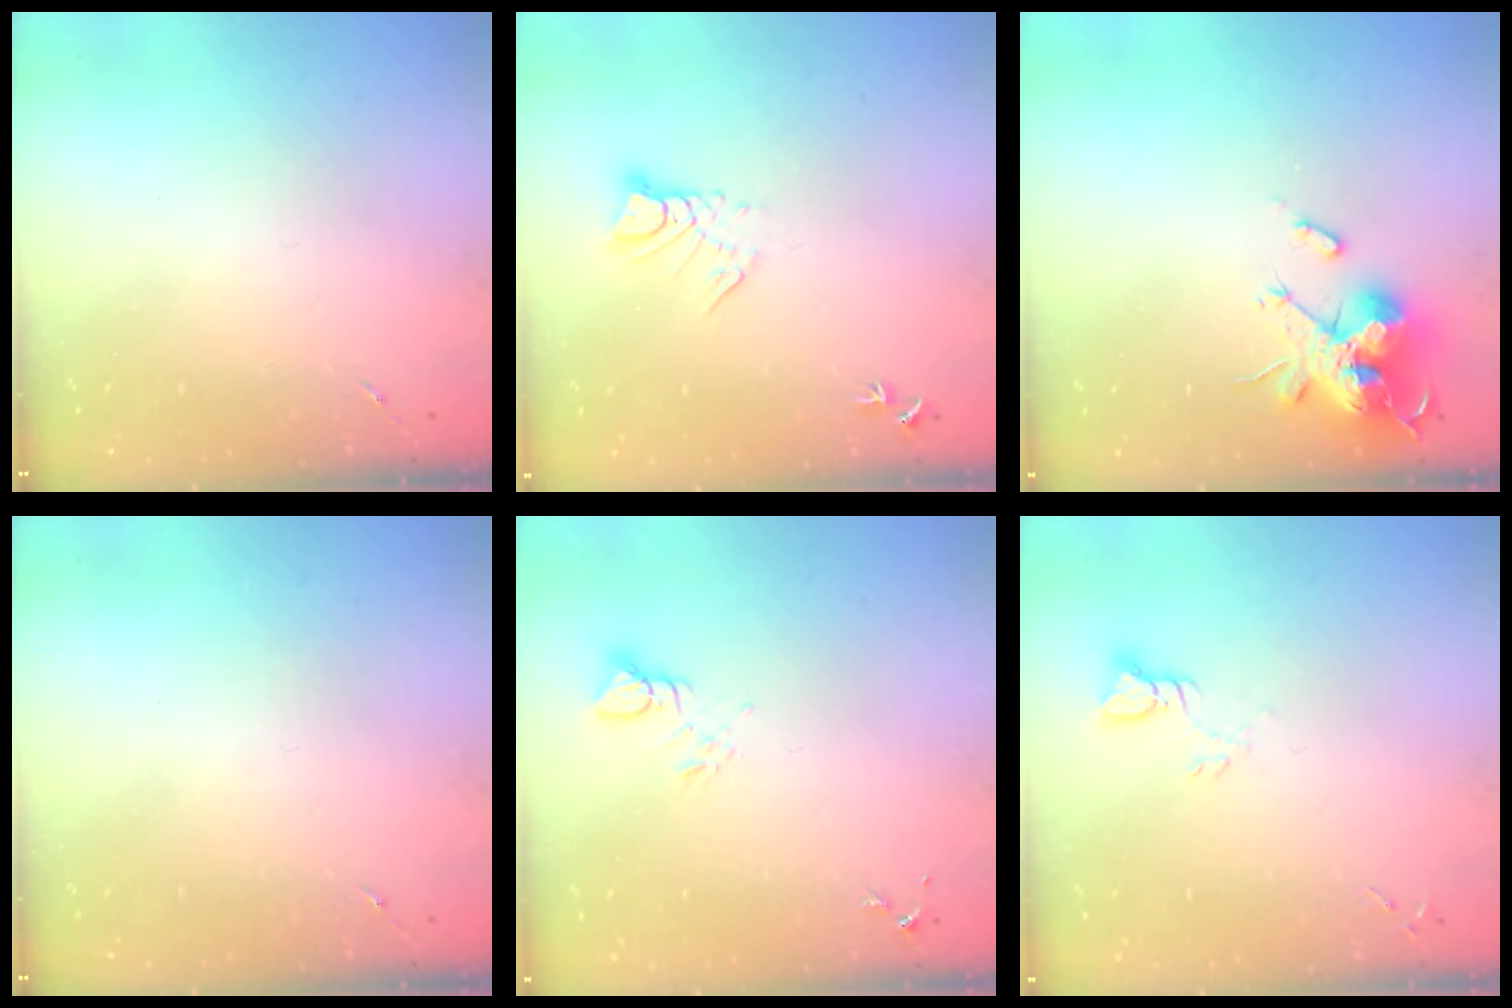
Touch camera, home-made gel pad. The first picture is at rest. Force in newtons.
{"total": 6.6, "press": 6.6, "slide": 0.7}
{"total": 18.5, "press": 18.5, "slide": 0.1}
{"total": 0.0}
{"total": 3.8, "press": 3.8, "slide": 0.2}
{"total": 3.3, "press": 3.3, "slide": 0.3}